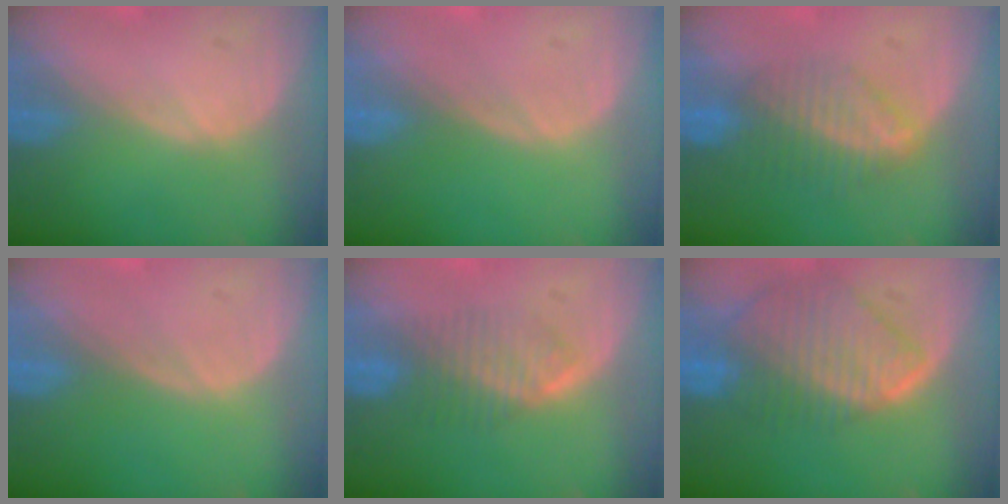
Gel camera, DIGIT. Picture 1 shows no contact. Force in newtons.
{"total": 0.0}
{"total": 6.9, "press": 6.0, "slide": 3.5}
{"total": 0.0}
{"total": 4.4, "press": 4.3, "slide": 0.9}
{"total": 10.0, "press": 8.7, "slide": 4.9}